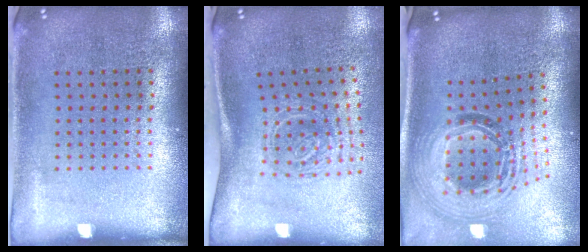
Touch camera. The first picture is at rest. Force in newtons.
{"total": 1.9, "press": 1.3, "slide": 1.4}
{"total": 1.9, "press": 1.5, "slide": 1.1}